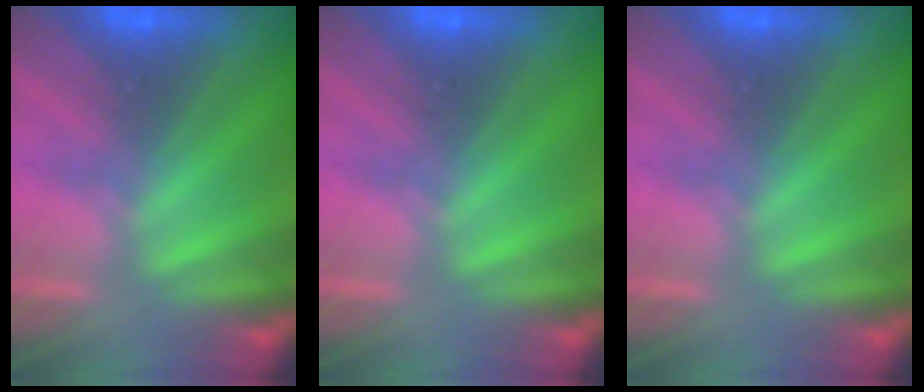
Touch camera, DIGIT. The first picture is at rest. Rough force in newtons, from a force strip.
{"total": 0.0}
{"total": 0.0}